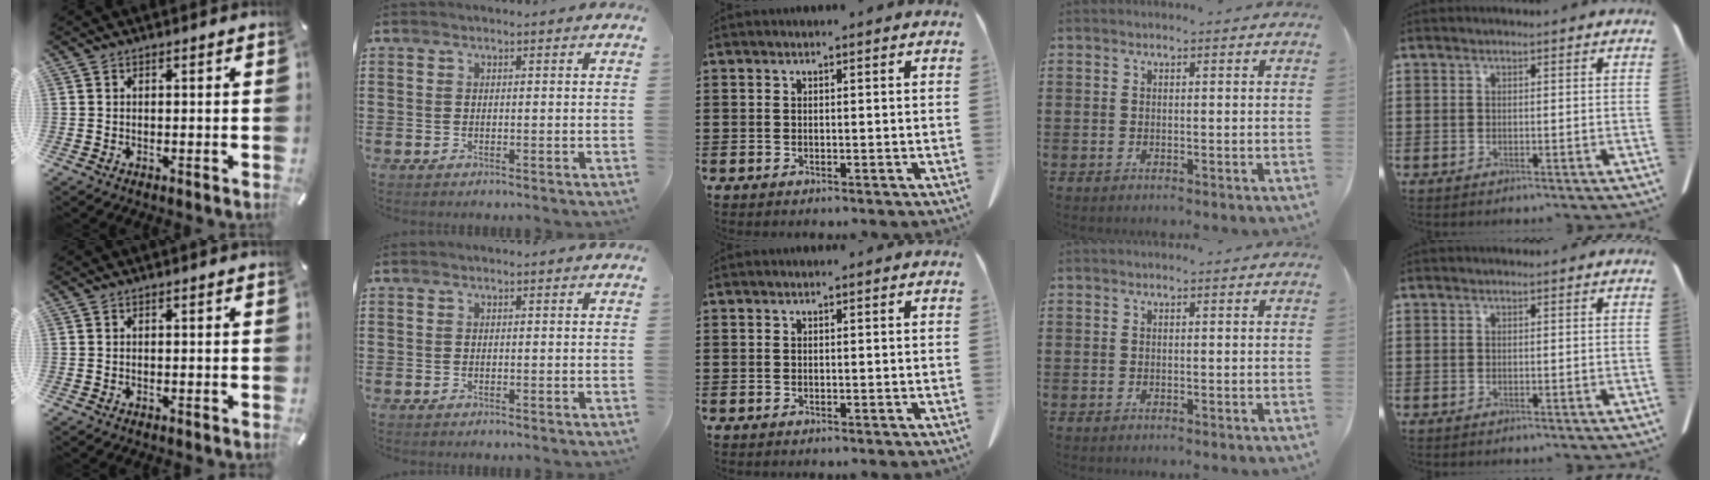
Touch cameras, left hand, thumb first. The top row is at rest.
{}